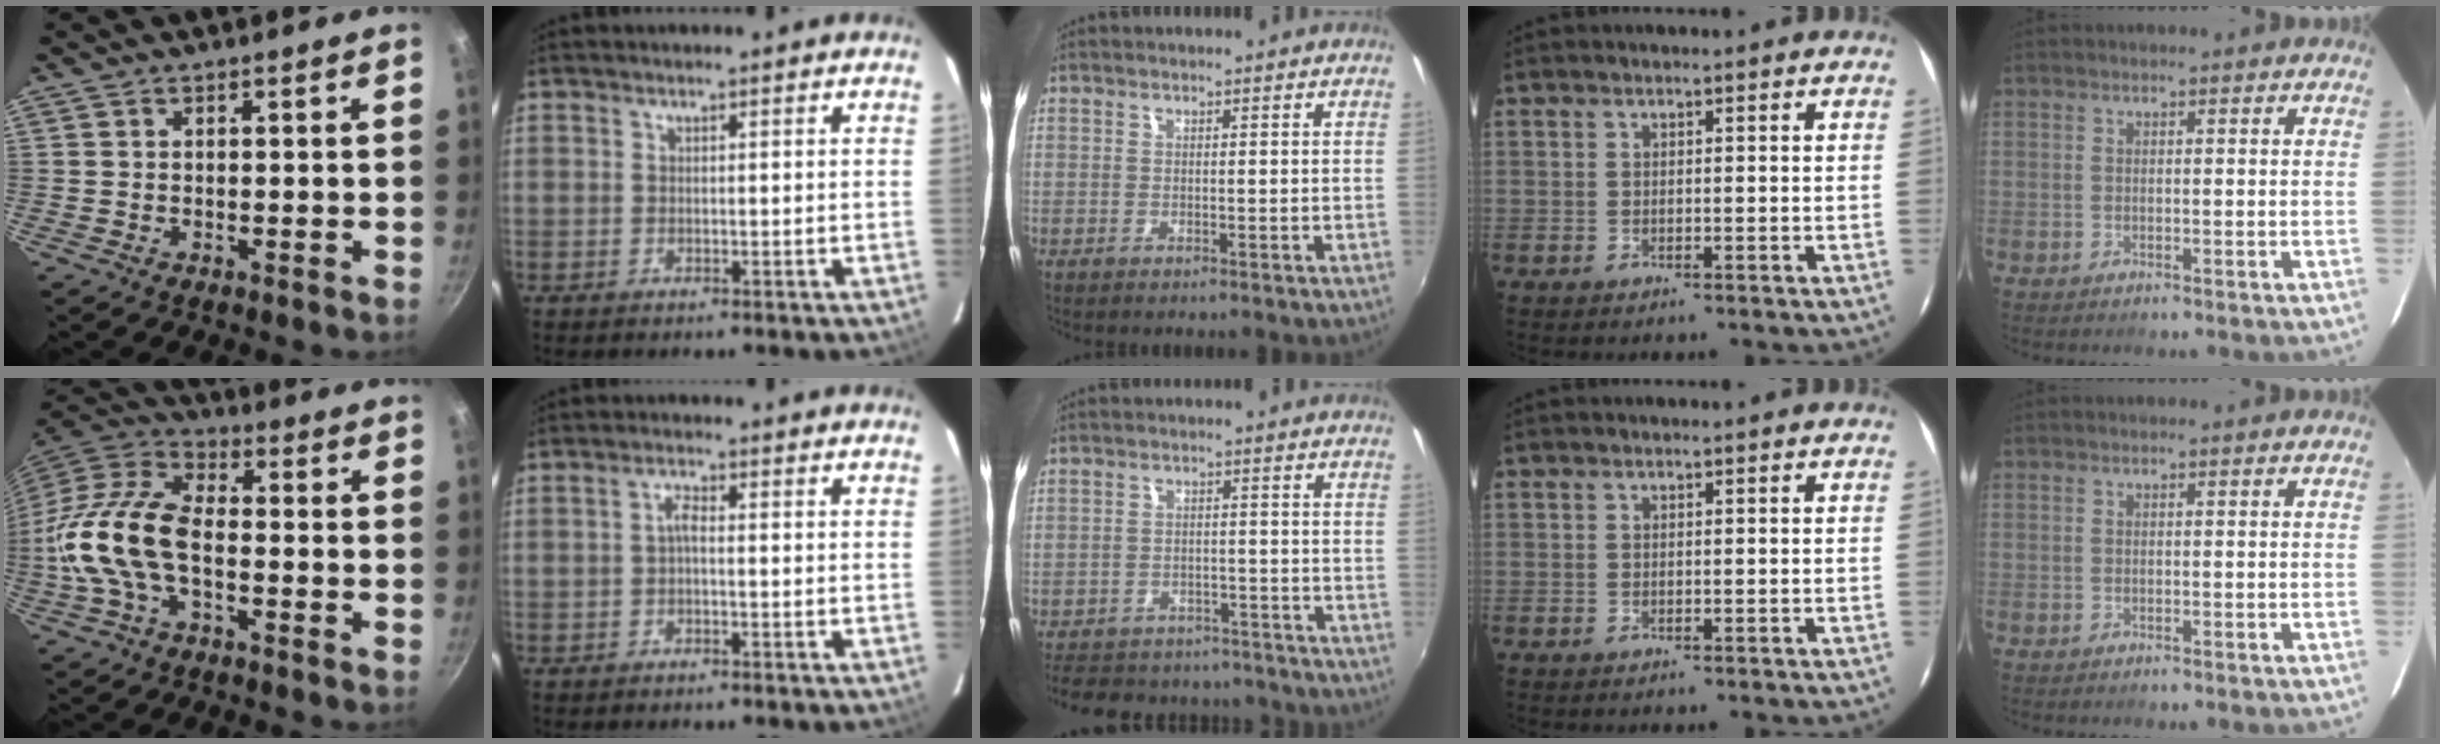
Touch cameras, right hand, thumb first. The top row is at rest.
{"thumb": {"total": 16.7, "force": [-3.3, 9.0, 13.6], "torque": [-0.259, 0.038, -0.078]}, "index": {"total": 1.6, "force": [-0.4, 0.5, 1.5], "torque": [-0.031, 0.007, -0.009]}, "middle": {"total": 16.7, "force": [-13.9, 7.4, 5.6], "torque": [-0.134, 0.029, -0.180]}}